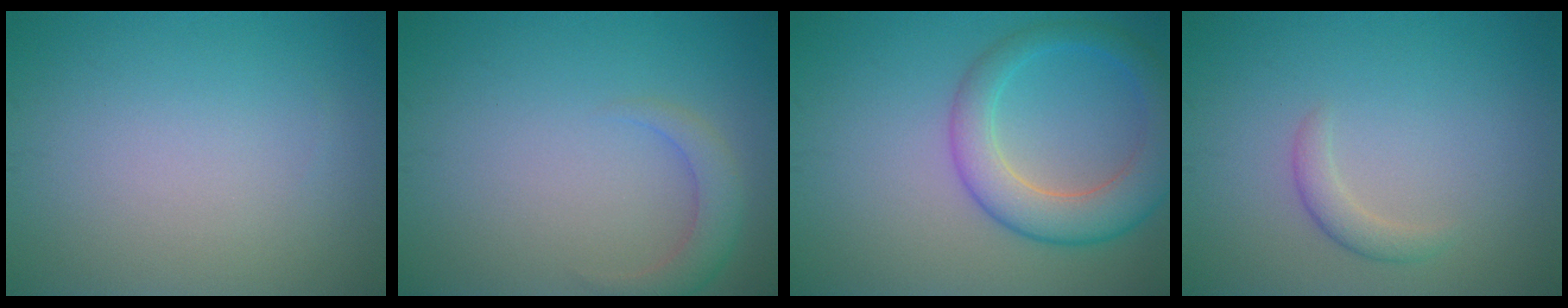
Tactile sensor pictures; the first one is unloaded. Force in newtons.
{"total": 2.4, "press": 2.4, "slide": 0.3}
{"total": 5.8, "press": 5.8, "slide": 0.3}
{"total": 1.6, "press": 1.6, "slide": 0.1}